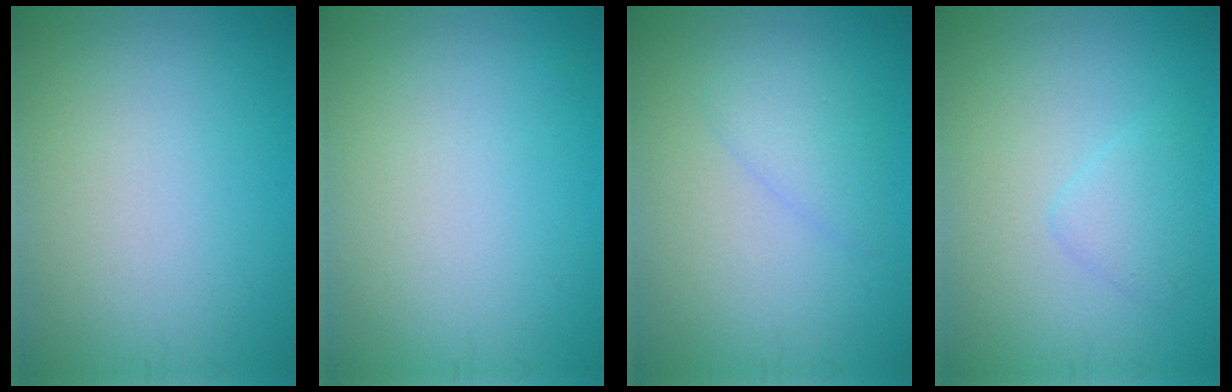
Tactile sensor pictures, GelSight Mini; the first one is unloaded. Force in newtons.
{"total": 0.0}
{"total": 1.9, "press": 1.9, "slide": 0.1}
{"total": 1.7, "press": 1.7, "slide": 0.1}